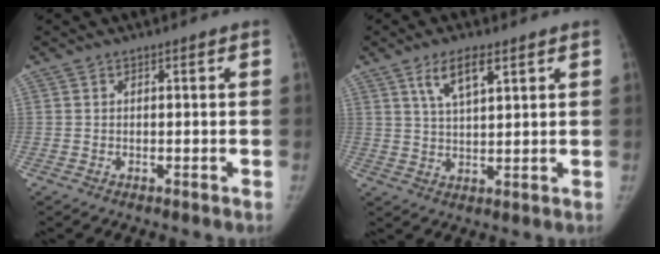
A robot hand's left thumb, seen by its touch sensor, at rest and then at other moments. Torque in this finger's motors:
{"motor_torque": [0.04, 0.24, 0.97, -0.42, 0.21]}